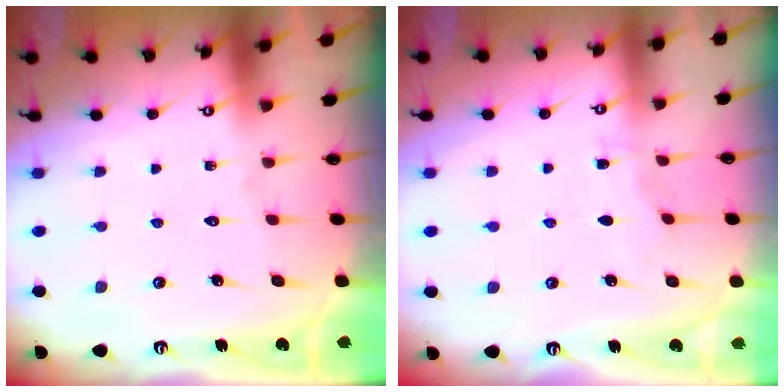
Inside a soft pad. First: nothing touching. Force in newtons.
{"total": 2.8, "press": 2.8, "slide": 0.3}